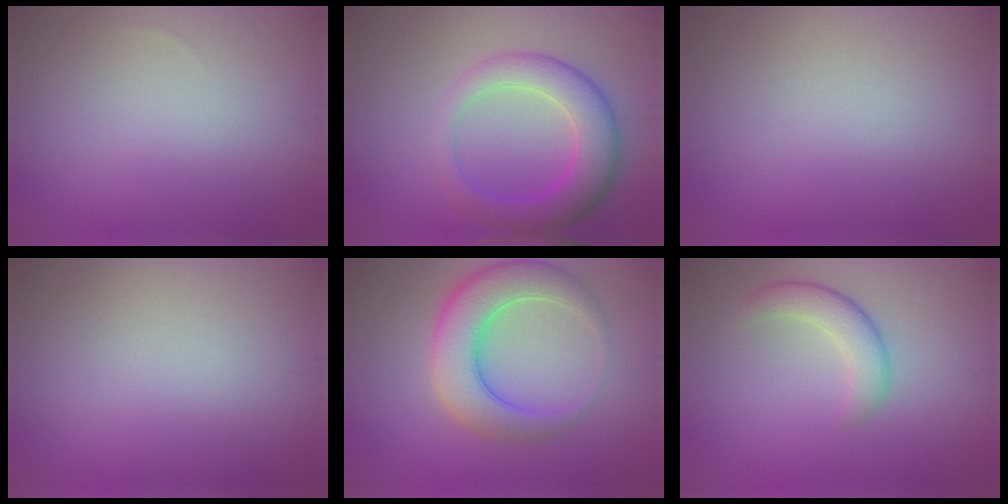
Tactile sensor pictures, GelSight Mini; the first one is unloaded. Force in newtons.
{"total": 5.8, "press": 5.8, "slide": 0.5}
{"total": 0.0}
{"total": 0.0}
{"total": 7.1, "press": 7.1, "slide": 0.3}
{"total": 3.0, "press": 3.0, "slide": 0.2}